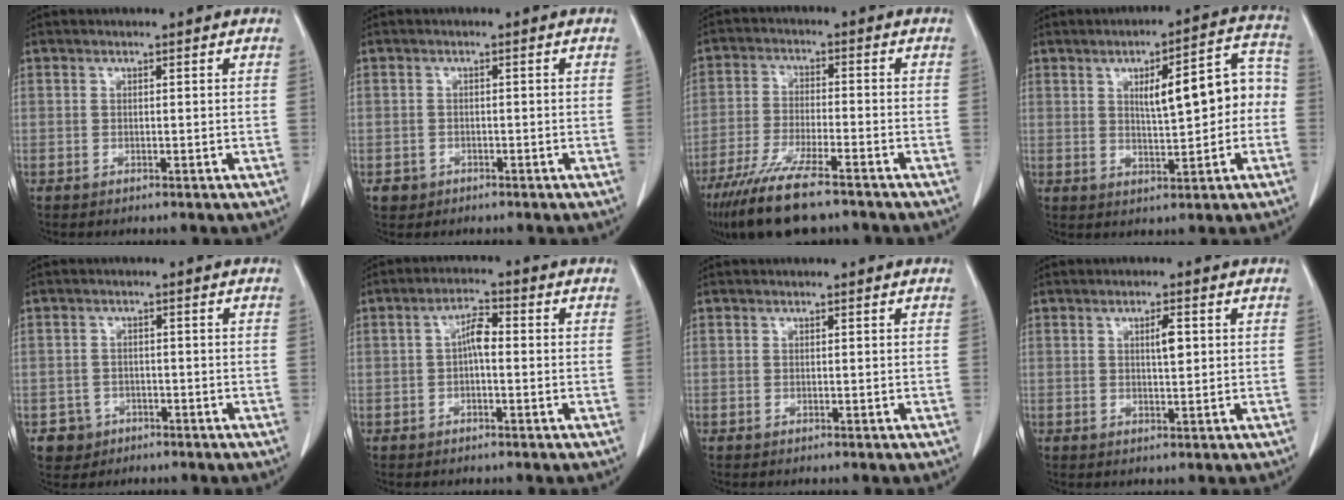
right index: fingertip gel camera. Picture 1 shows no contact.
{"total": 1.9, "force": [-1.0, 1.6, 0.1], "torque": [-0.004, 0.006, -0.014]}
{"total": 12.4, "force": [-9.4, 2.0, 7.8], "torque": [-0.146, -0.033, -0.162]}
{"total": 10.5, "force": [0.6, 3.0, 10.1], "torque": [-0.133, 0.038, 0.013]}
{"total": 3.3, "force": [-1.6, 2.9, -0.1], "torque": [0.007, 0.014, -0.024]}
{"total": 3.5, "force": [-0.2, 1.2, 3.3], "torque": [-0.060, 0.013, -0.004]}
{"total": 0.0}
{"total": 2.8, "force": [0.7, 0.6, 2.6], "torque": [-0.045, 0.000, 0.012]}